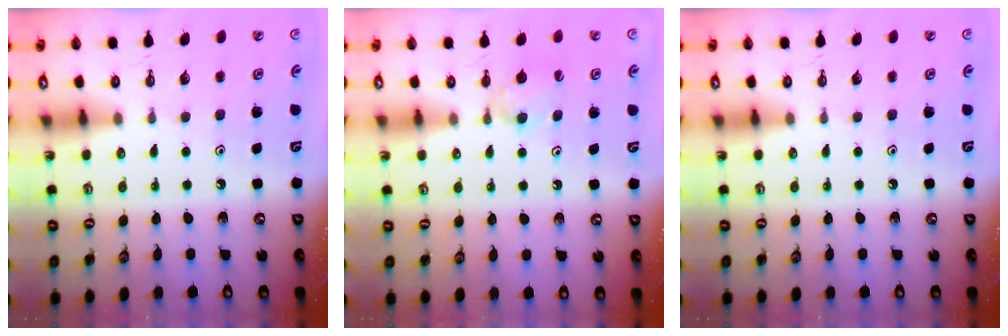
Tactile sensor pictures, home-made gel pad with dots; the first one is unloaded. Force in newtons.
{"total": 6.6, "press": 6.6, "slide": 0.5}
{"total": 0.0}